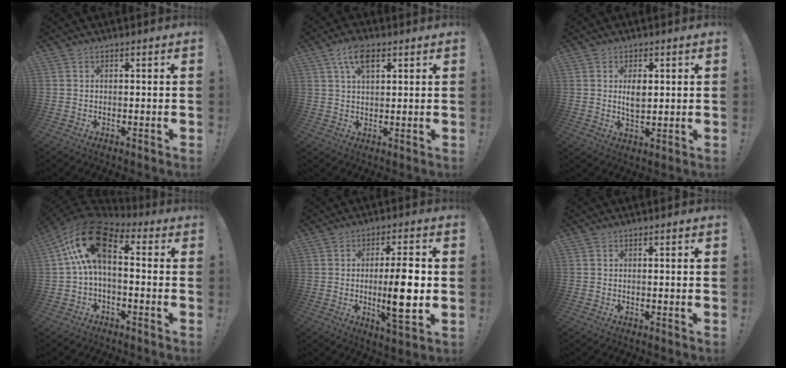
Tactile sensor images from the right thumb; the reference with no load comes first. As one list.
[{"total": 7.5, "force": [3.5, 3.7, 5.4], "torque": [-0.090, -0.002, 0.062]}, {"total": 4.7, "force": [1.2, 2.6, 3.7], "torque": [-0.056, -0.003, 0.018]}, {"total": 16.8, "force": [4.4, 8.5, 13.8], "torque": [-0.250, -0.005, 0.083]}, {"total": 12.3, "force": [-0.8, 2.4, 12.0], "torque": [-0.199, -0.011, -0.022]}, {"total": 1.0, "force": [0.2, -0.2, 1.0], "torque": [-0.012, -0.003, 0.001]}]